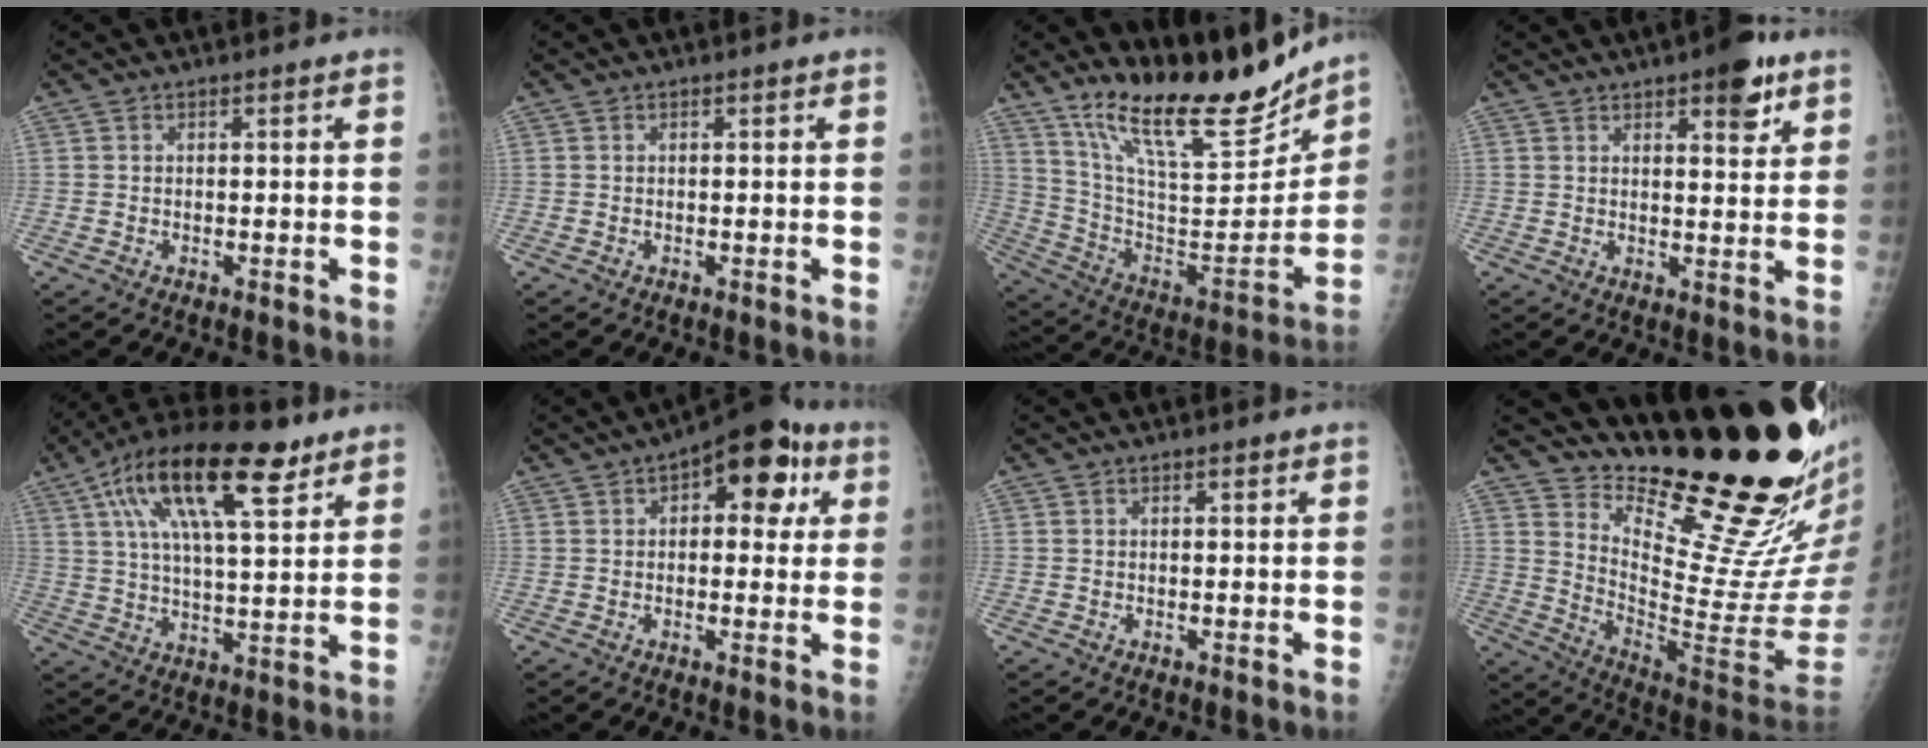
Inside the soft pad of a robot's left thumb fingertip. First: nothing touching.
{"total": 0.0}
{"total": 24.1, "force": [18.9, 6.7, 13.2], "torque": [-0.172, -0.103, 0.321]}
{"total": 7.4, "force": [4.4, 2.7, 5.4], "torque": [-0.053, -0.020, 0.053]}
{"total": 19.9, "force": [10.4, 7.0, 15.5], "torque": [-0.257, -0.012, 0.175]}
{"total": 12.8, "force": [4.5, 6.9, 9.8], "torque": [-0.080, 0.015, 0.051]}
{"total": 1.0, "force": [0.5, 0.5, 0.7], "torque": [-0.008, 0.000, 0.005]}
{"total": 25.6, "force": [20.4, 4.9, 14.7], "torque": [-0.187, -0.175, 0.305]}